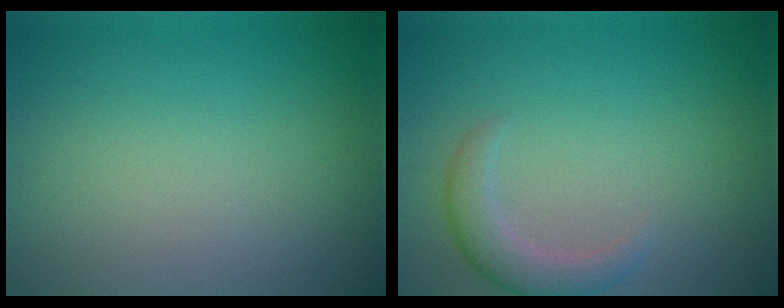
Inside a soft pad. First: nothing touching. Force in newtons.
{"total": 2.8, "press": 2.8, "slide": 0.0}